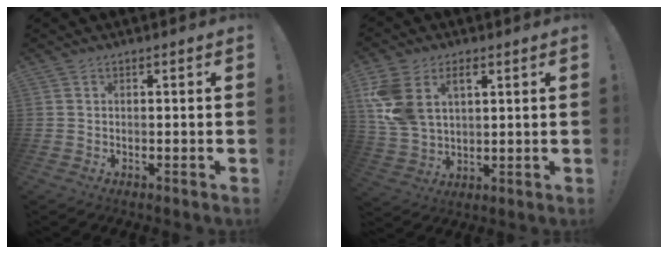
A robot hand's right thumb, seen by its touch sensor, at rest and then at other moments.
{"total": 12.2, "force": [5.4, 8.1, 7.3], "torque": [-0.157, -0.018, 0.102]}